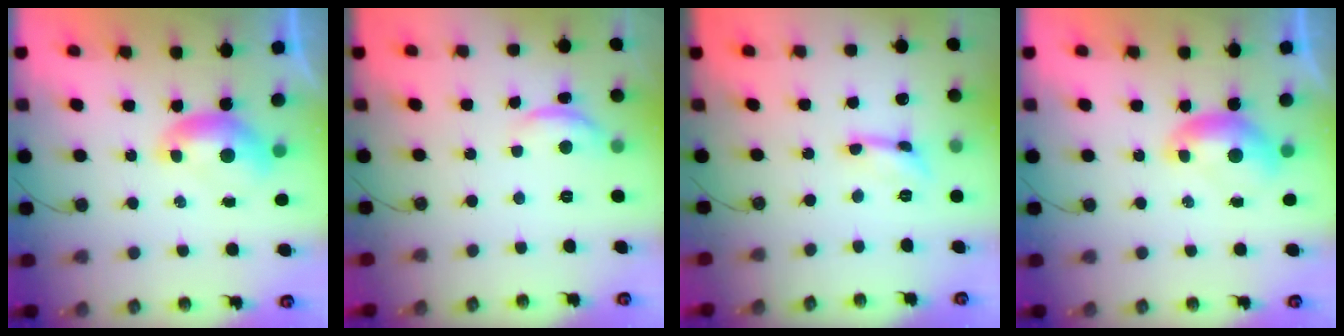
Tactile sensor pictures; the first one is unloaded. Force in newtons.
{"total": 2.6, "press": 2.6, "slide": 0.5}
{"total": 0.0}
{"total": 0.0}